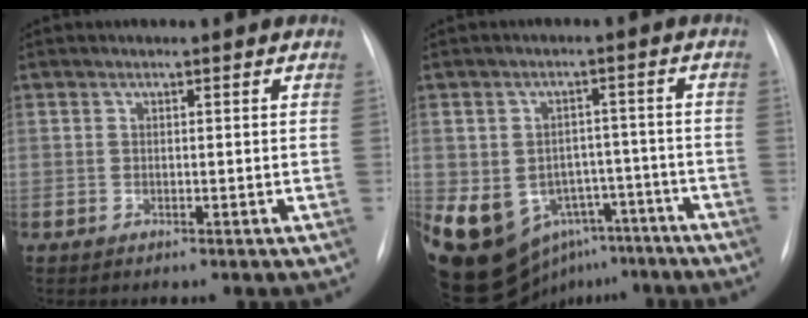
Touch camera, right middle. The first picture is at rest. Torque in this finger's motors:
{"motor_torque": [1.63, -0.50, 1.03, 0.21]}